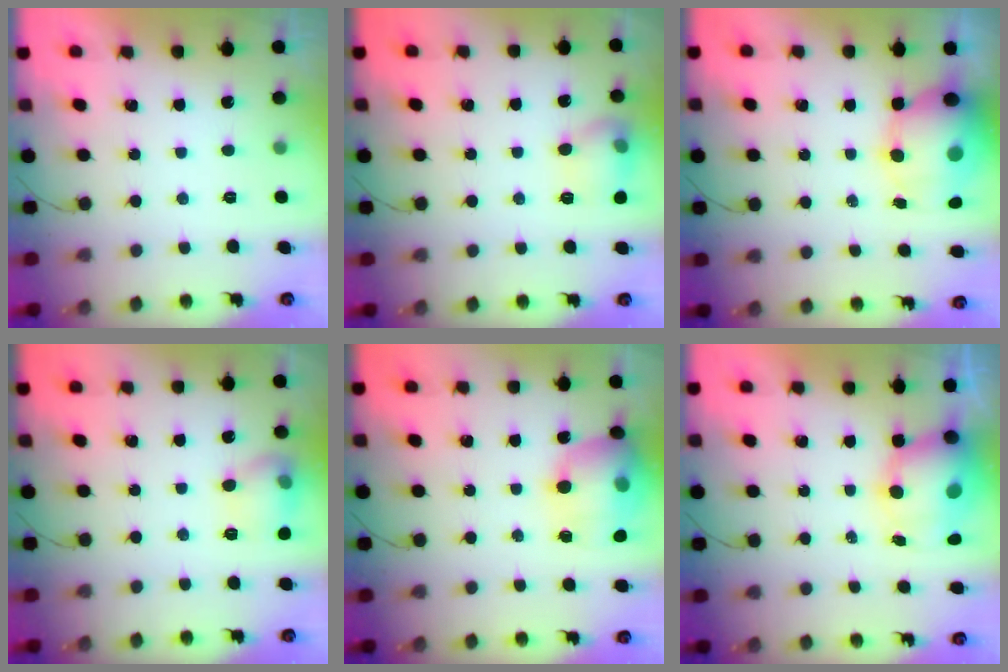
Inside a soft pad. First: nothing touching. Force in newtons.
{"total": 10.7, "press": 10.7, "slide": 0.8}
{"total": 11.5, "press": 11.2, "slide": 2.4}
{"total": 10.7, "press": 10.7, "slide": 0.8}
{"total": 17.6, "press": 17.4, "slide": 2.6}
{"total": 9.4, "press": 9.0, "slide": 2.7}